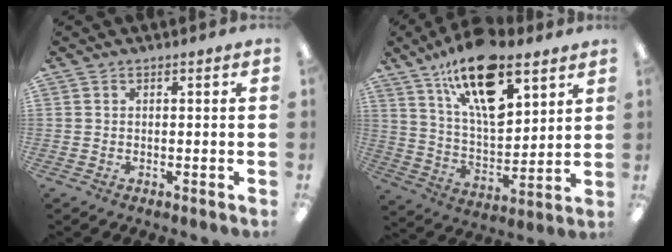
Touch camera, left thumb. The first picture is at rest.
{"total": 20.2, "force": [12.3, 8.5, 13.6], "torque": [-0.238, -0.060, 0.209]}